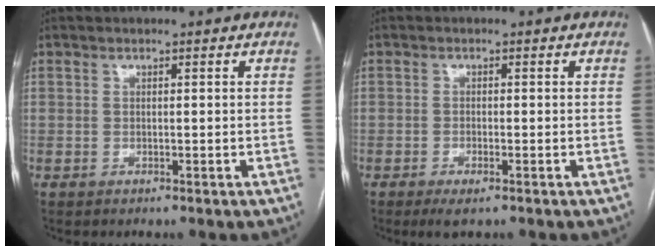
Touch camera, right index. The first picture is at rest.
{"total": 2.8, "force": [-1.8, 0.7, 2.1], "torque": [-0.035, -0.003, -0.027]}